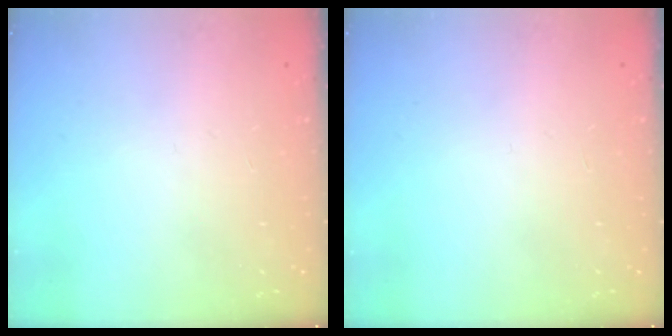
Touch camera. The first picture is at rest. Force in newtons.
{"total": 0.0}